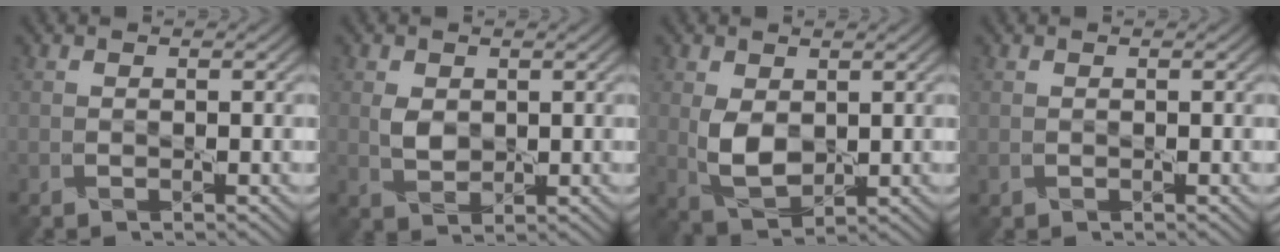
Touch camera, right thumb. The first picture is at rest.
{"total": 2.7, "force": [0.6, 1.9, 1.7], "torque": [-0.043, -0.002, 0.015]}
{"total": 4.9, "force": [0.7, 3.2, 3.7], "torque": [-0.084, -0.007, 0.020]}
{"total": 0.0}